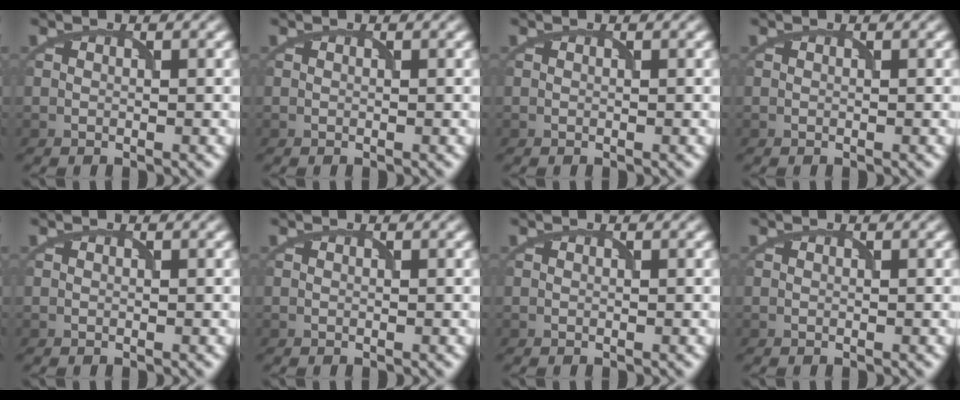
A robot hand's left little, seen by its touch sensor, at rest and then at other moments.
{"total": 0.0}
{"total": 0.0}
{"total": 0.0}
{"total": 0.0}
{"total": 0.0}
{"total": 0.0}
{"total": 0.0}